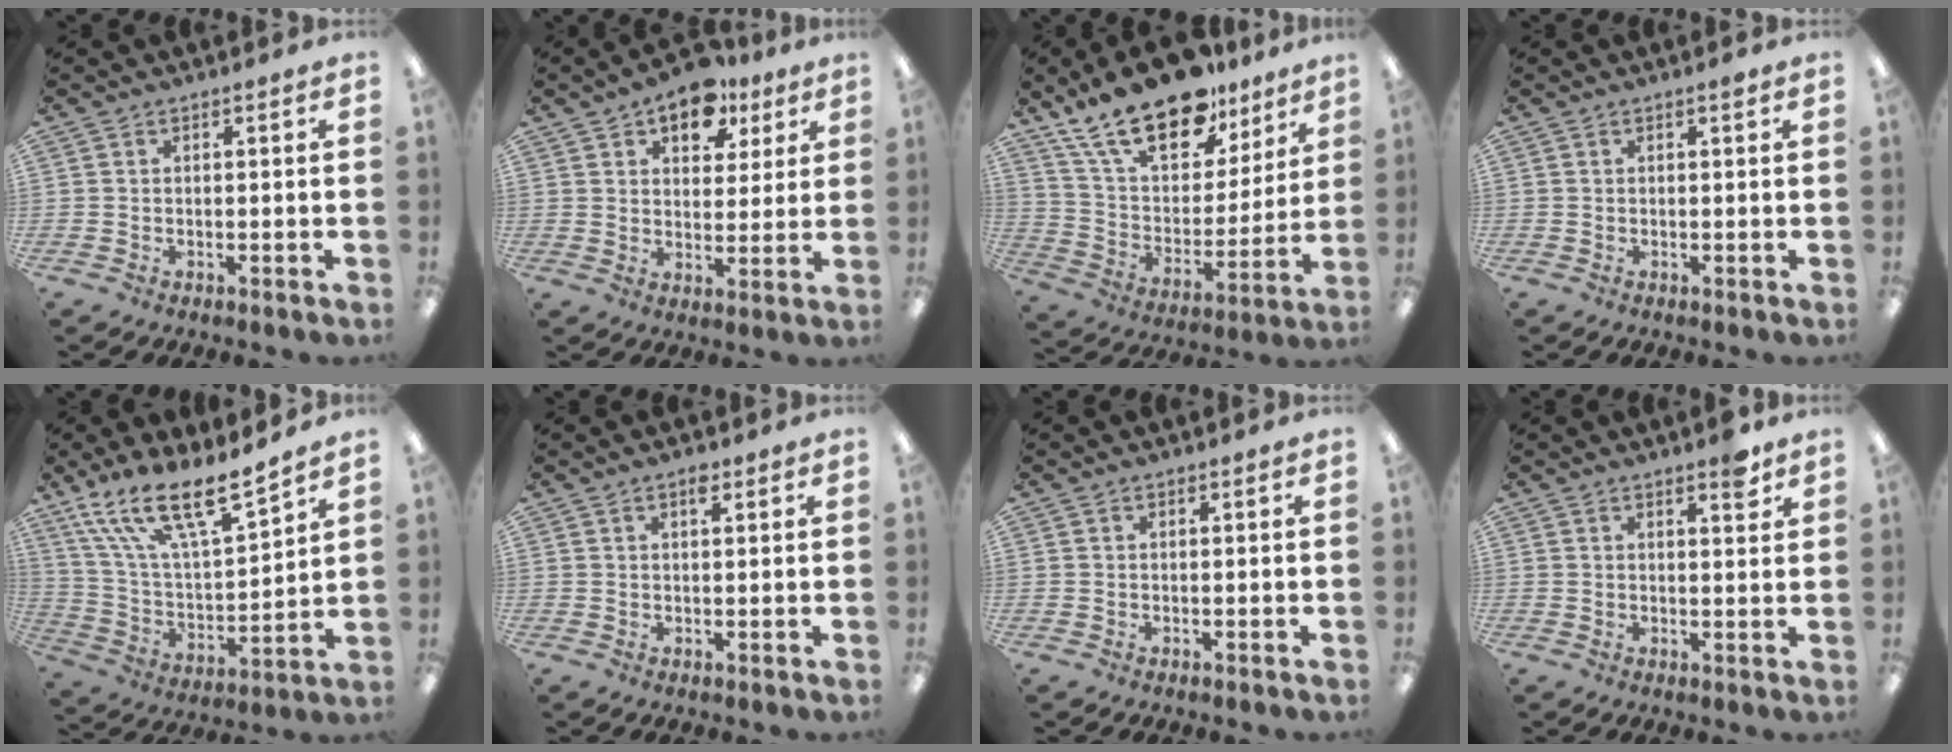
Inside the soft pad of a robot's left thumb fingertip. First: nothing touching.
{"total": 10.5, "force": [7.2, 6.0, 4.7], "torque": [-0.053, -0.038, 0.124]}
{"total": 22.5, "force": [16.2, 10.2, 11.7], "torque": [-0.217, -0.100, 0.286]}
{"total": 0.7, "force": [0.5, 0.0, 0.4], "torque": [-0.002, -0.002, 0.006]}
{"total": 17.8, "force": [13.8, 4.6, 10.2], "torque": [-0.199, -0.091, 0.243]}
{"total": 2.1, "force": [1.4, 0.8, 1.3], "torque": [-0.012, -0.006, 0.021]}
{"total": 0.0}
{"total": 4.3, "force": [3.1, 1.2, 2.6], "torque": [-0.026, -0.015, 0.048]}